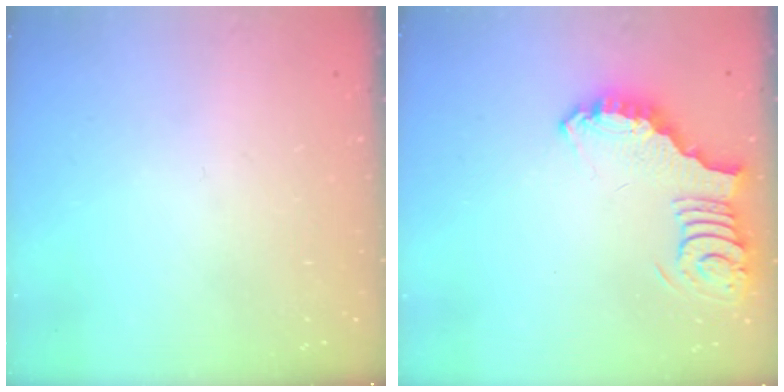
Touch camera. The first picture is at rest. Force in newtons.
{"total": 3.6, "press": 3.6, "slide": 0.6}